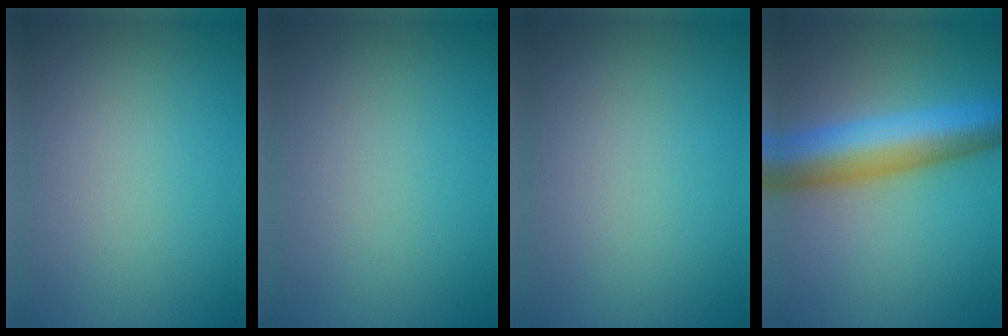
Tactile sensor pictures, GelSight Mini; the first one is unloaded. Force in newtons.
{"total": 0.0}
{"total": 0.0}
{"total": 8.9, "press": 8.9, "slide": 0.3}